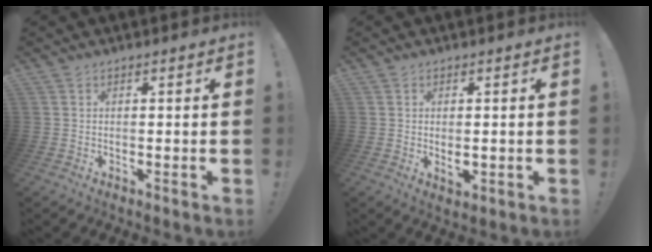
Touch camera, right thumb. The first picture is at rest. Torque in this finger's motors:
{"motor_torque": [-0.16, 0.26, -0.24, 0.27, -0.05]}